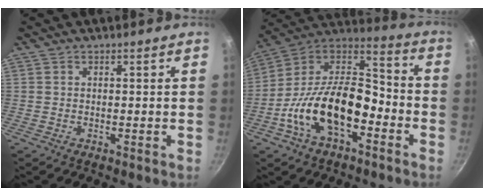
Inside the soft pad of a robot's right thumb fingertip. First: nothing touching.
{"total": 21.1, "force": [-7.0, 11.6, 16.1], "torque": [-0.263, 0.064, -0.142]}